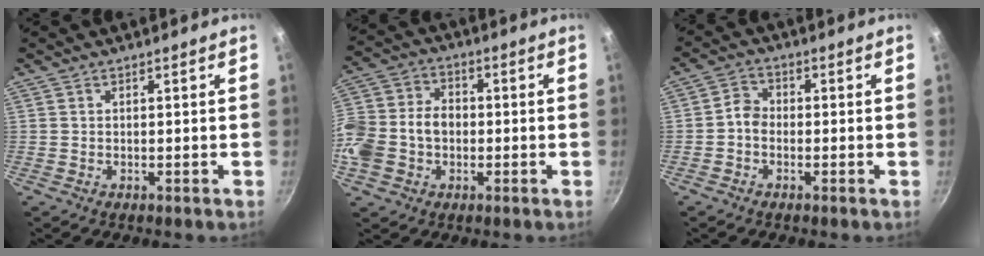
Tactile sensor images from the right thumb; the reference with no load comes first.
{"total": 15.0, "force": [-2.1, 11.3, 9.7], "torque": [-0.209, 0.032, -0.041]}
{"total": 3.8, "force": [-1.0, 3.0, 2.1], "torque": [-0.025, 0.015, -0.029]}